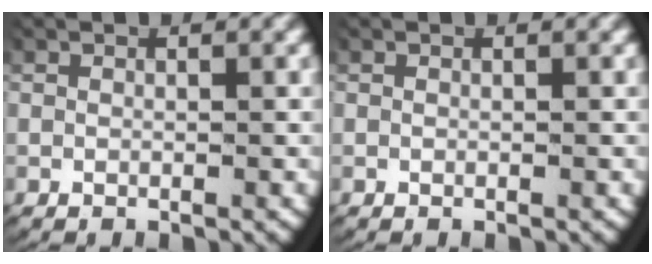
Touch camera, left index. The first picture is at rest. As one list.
[{"total": 0.0}]